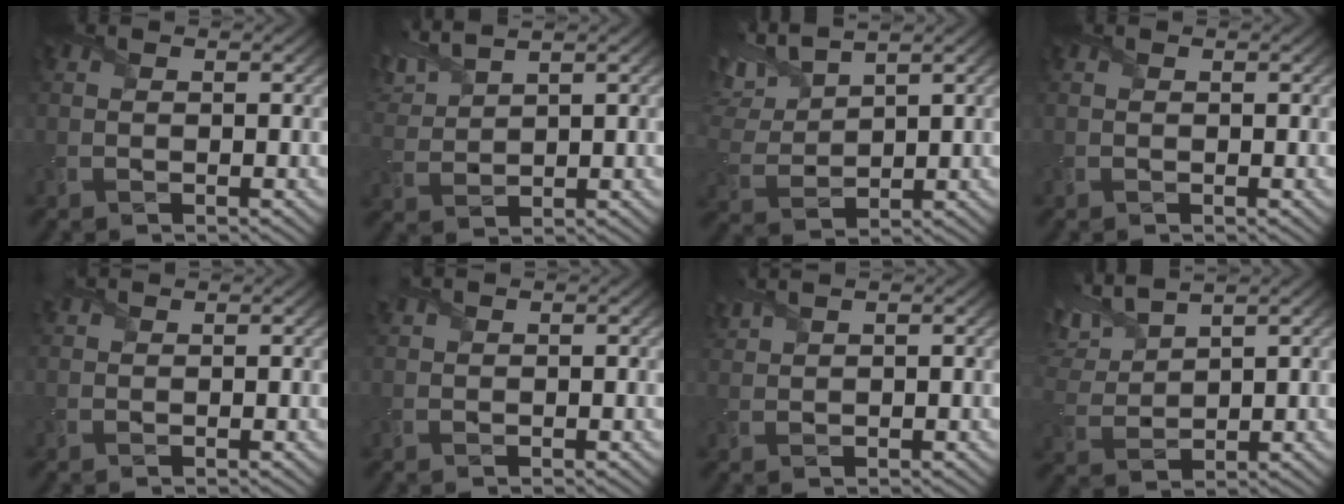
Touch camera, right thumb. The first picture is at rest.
{"total": 5.1, "force": [4.1, 0.9, 2.9], "torque": [-0.084, 0.019, 0.081]}
{"total": 7.0, "force": [5.2, 1.8, 4.3], "torque": [-0.117, 0.018, 0.102]}
{"total": 0.0}
{"total": 1.8, "force": [1.6, 0.2, 0.7], "torque": [-0.019, 0.011, 0.033]}
{"total": 2.0, "force": [1.7, 0.3, 1.0], "torque": [-0.028, 0.012, 0.035]}
{"total": 2.6, "force": [2.5, -0.1, 0.8], "torque": [-0.027, 0.010, 0.047]}
{"total": 6.2, "force": [4.7, 1.5, 3.7], "torque": [-0.103, 0.017, 0.091]}